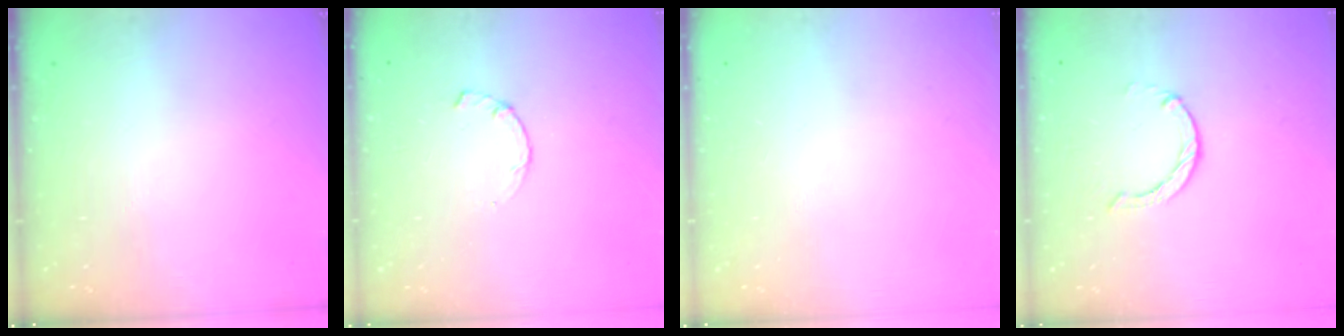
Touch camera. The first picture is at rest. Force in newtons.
{"total": 1.7, "press": 1.7, "slide": 0.3}
{"total": 0.0}
{"total": 0.6, "press": 0.6, "slide": 0.2}